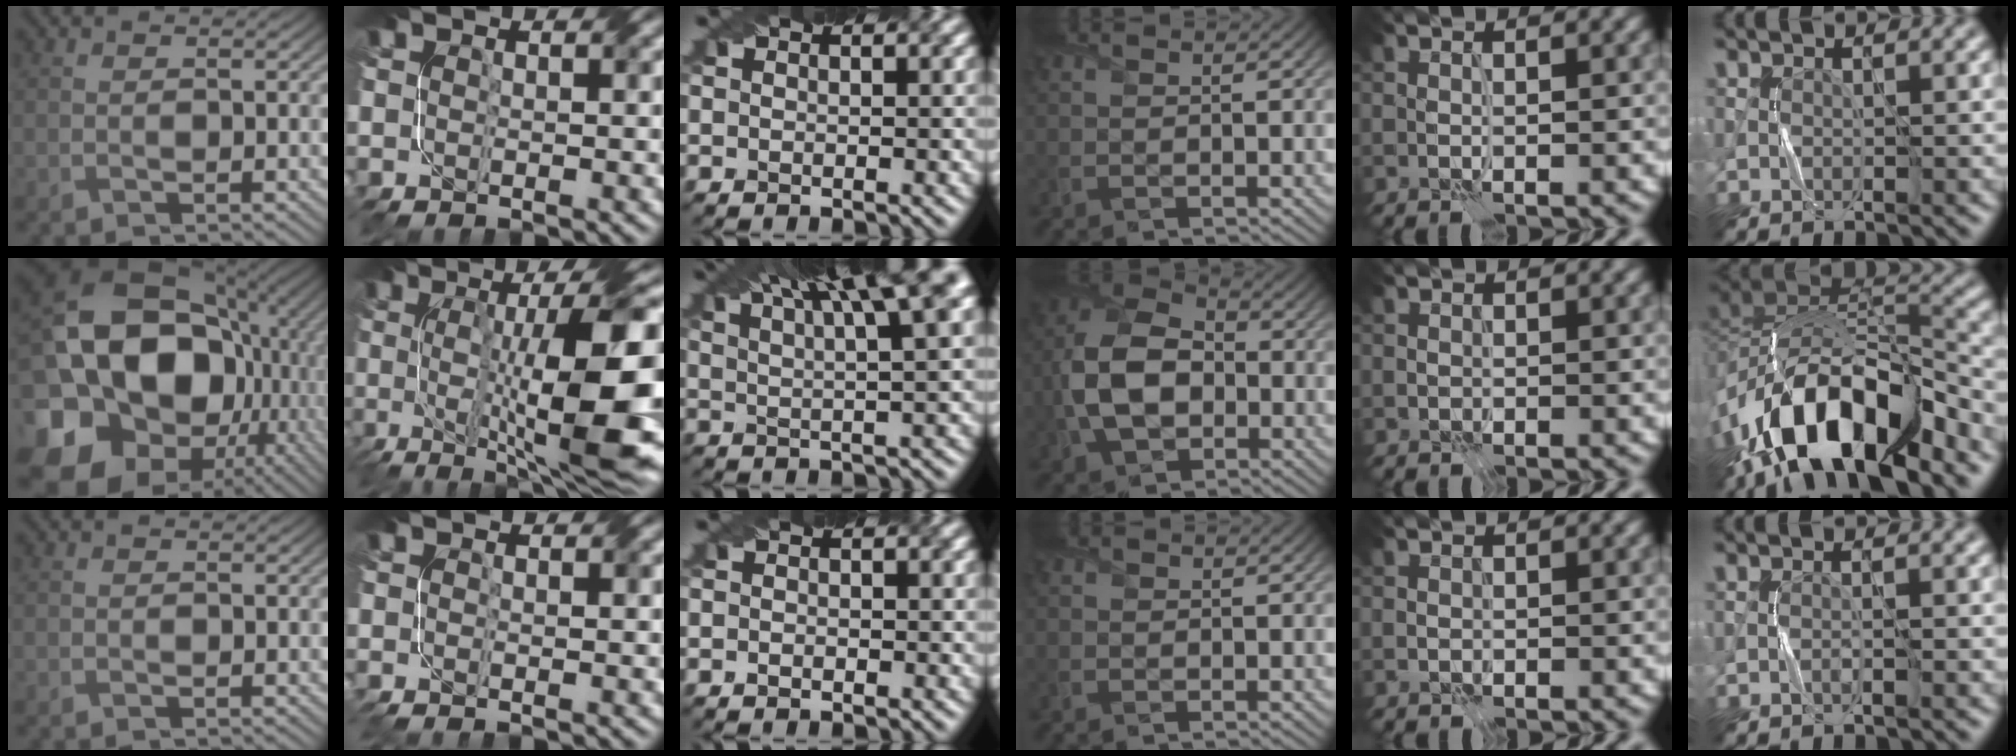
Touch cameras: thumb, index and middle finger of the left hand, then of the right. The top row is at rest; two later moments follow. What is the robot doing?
{"motion": "fold", "object": "netting"}